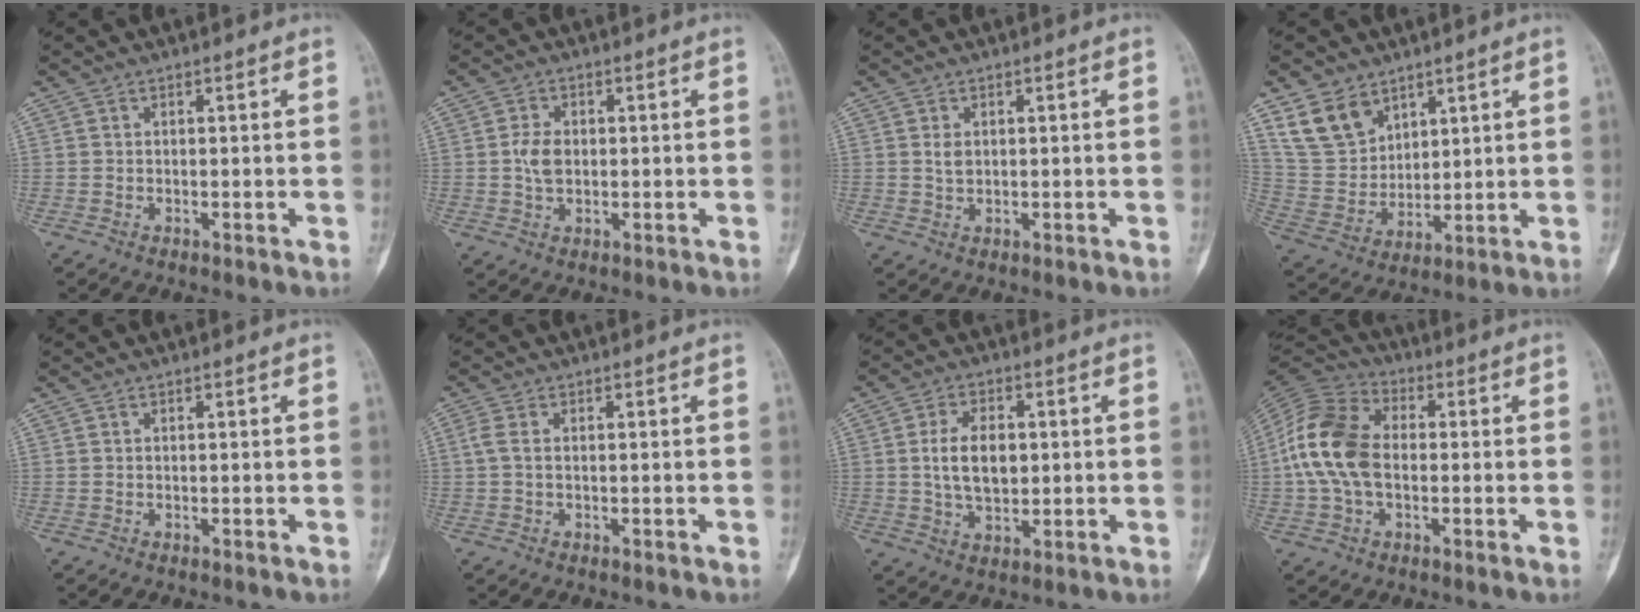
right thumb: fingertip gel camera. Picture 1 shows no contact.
{"total": 4.3, "force": [0.2, 3.0, 3.1], "torque": [-0.058, 0.002, 0.003]}
{"total": 1.8, "force": [0.4, 1.3, 1.2], "torque": [-0.019, -0.003, 0.012]}
{"total": 11.0, "force": [6.9, 7.5, 4.1], "torque": [-0.060, -0.033, 0.149]}
{"total": 0.0}
{"total": 2.0, "force": [0.2, 1.0, 1.7], "torque": [-0.051, 0.003, 0.006]}
{"total": 9.6, "force": [0.9, 5.9, 7.5], "torque": [-0.120, -0.001, 0.021]}
{"total": 14.3, "force": [-0.4, 9.5, 10.8], "torque": [-0.219, 0.031, -0.015]}